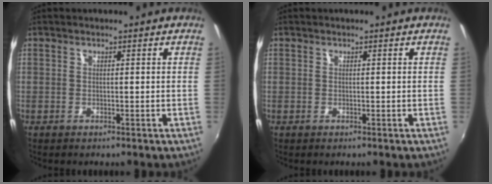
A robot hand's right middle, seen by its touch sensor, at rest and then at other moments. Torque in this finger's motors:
{"motor_torque": [0.00, 0.00, 0.00, -0.01]}